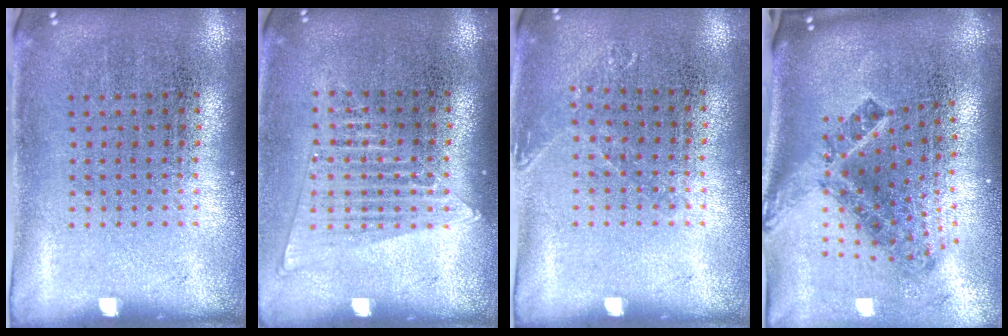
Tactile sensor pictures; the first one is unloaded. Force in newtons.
{"total": 1.4, "press": 1.2, "slide": 0.5}
{"total": 0.8, "press": 0.8, "slide": 0.1}
{"total": 2.5, "press": 1.5, "slide": 2.0}